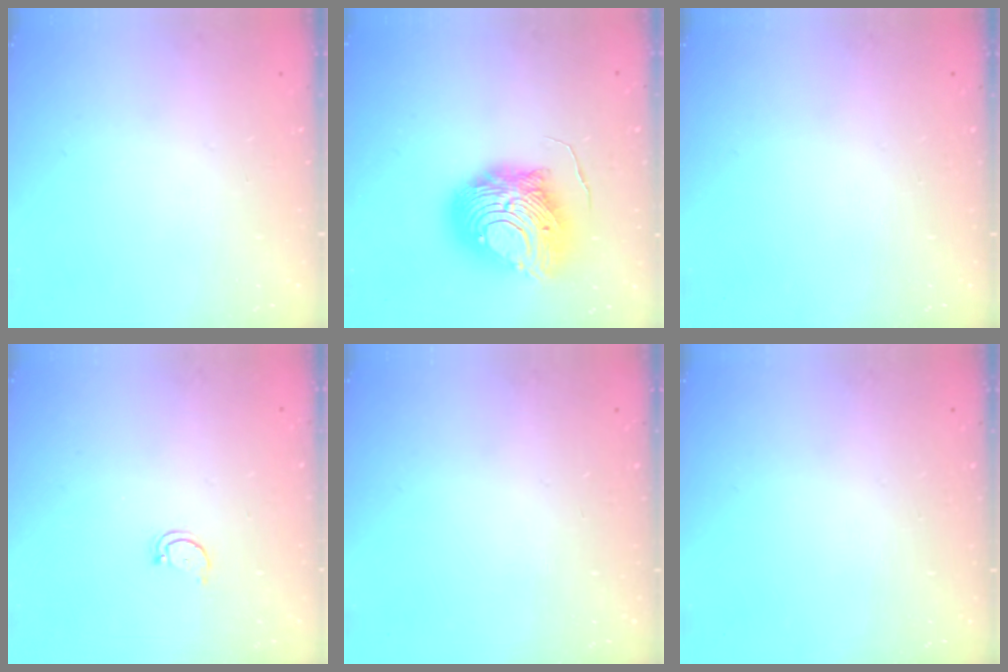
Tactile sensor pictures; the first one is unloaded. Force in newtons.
{"total": 15.3, "press": 15.2, "slide": 1.6}
{"total": 0.0}
{"total": 2.5, "press": 2.4, "slide": 0.5}
{"total": 0.0}
{"total": 0.0}